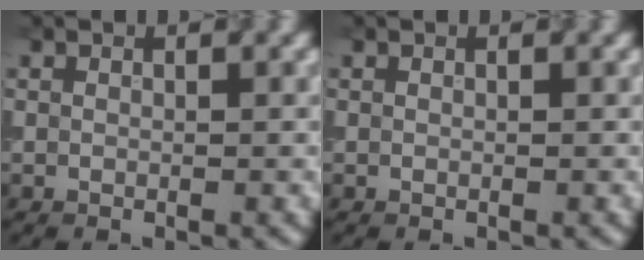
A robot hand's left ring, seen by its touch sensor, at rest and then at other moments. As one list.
[{"total": 0.0}]